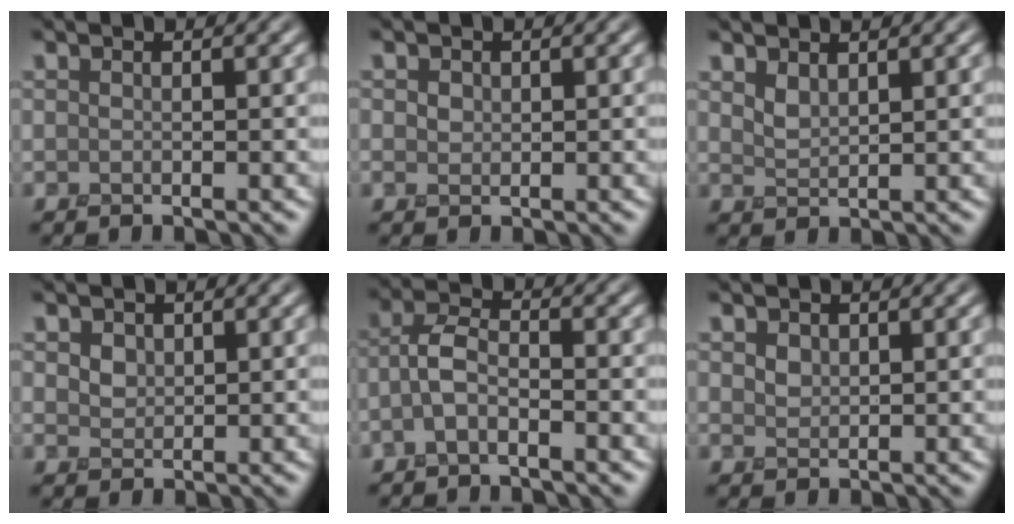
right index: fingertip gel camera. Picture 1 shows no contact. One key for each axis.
{"total": 1.0, "fx": 0.4, "fy": 0.9, "fz": 0.3, "tx": -0.008, "ty": -0.002, "tz": 0.009}
{"total": 1.4, "fx": 1.1, "fy": 0.5, "fz": 0.7, "tx": -0.018, "ty": -0.005, "tz": 0.026}
{"total": 2.4, "fx": 1.2, "fy": 1.8, "fz": 1.1, "tx": -0.037, "ty": 0.000, "tz": 0.030}
{"total": 2.5, "fx": -1.4, "fy": 1.1, "fz": 1.7, "tx": -0.033, "ty": 0.007, "tz": -0.037}
{"total": 1.4, "fx": 0.8, "fy": 1.0, "fz": 0.5, "tx": -0.014, "ty": -0.006, "tz": 0.018}